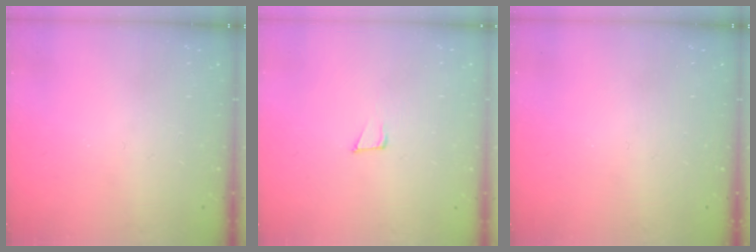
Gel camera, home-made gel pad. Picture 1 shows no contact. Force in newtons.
{"total": 7.0, "press": 6.8, "slide": 1.4}
{"total": 0.0}